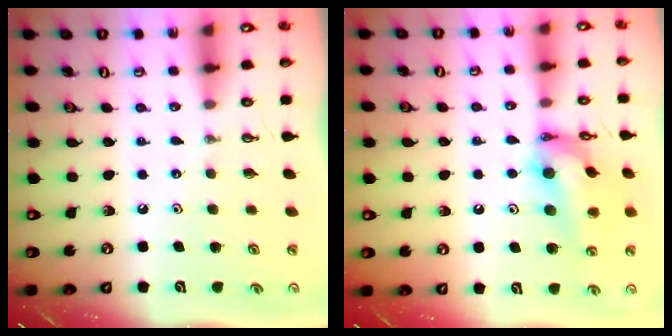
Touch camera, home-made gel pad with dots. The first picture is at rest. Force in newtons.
{"total": 15.6, "press": 15.5, "slide": 1.8}